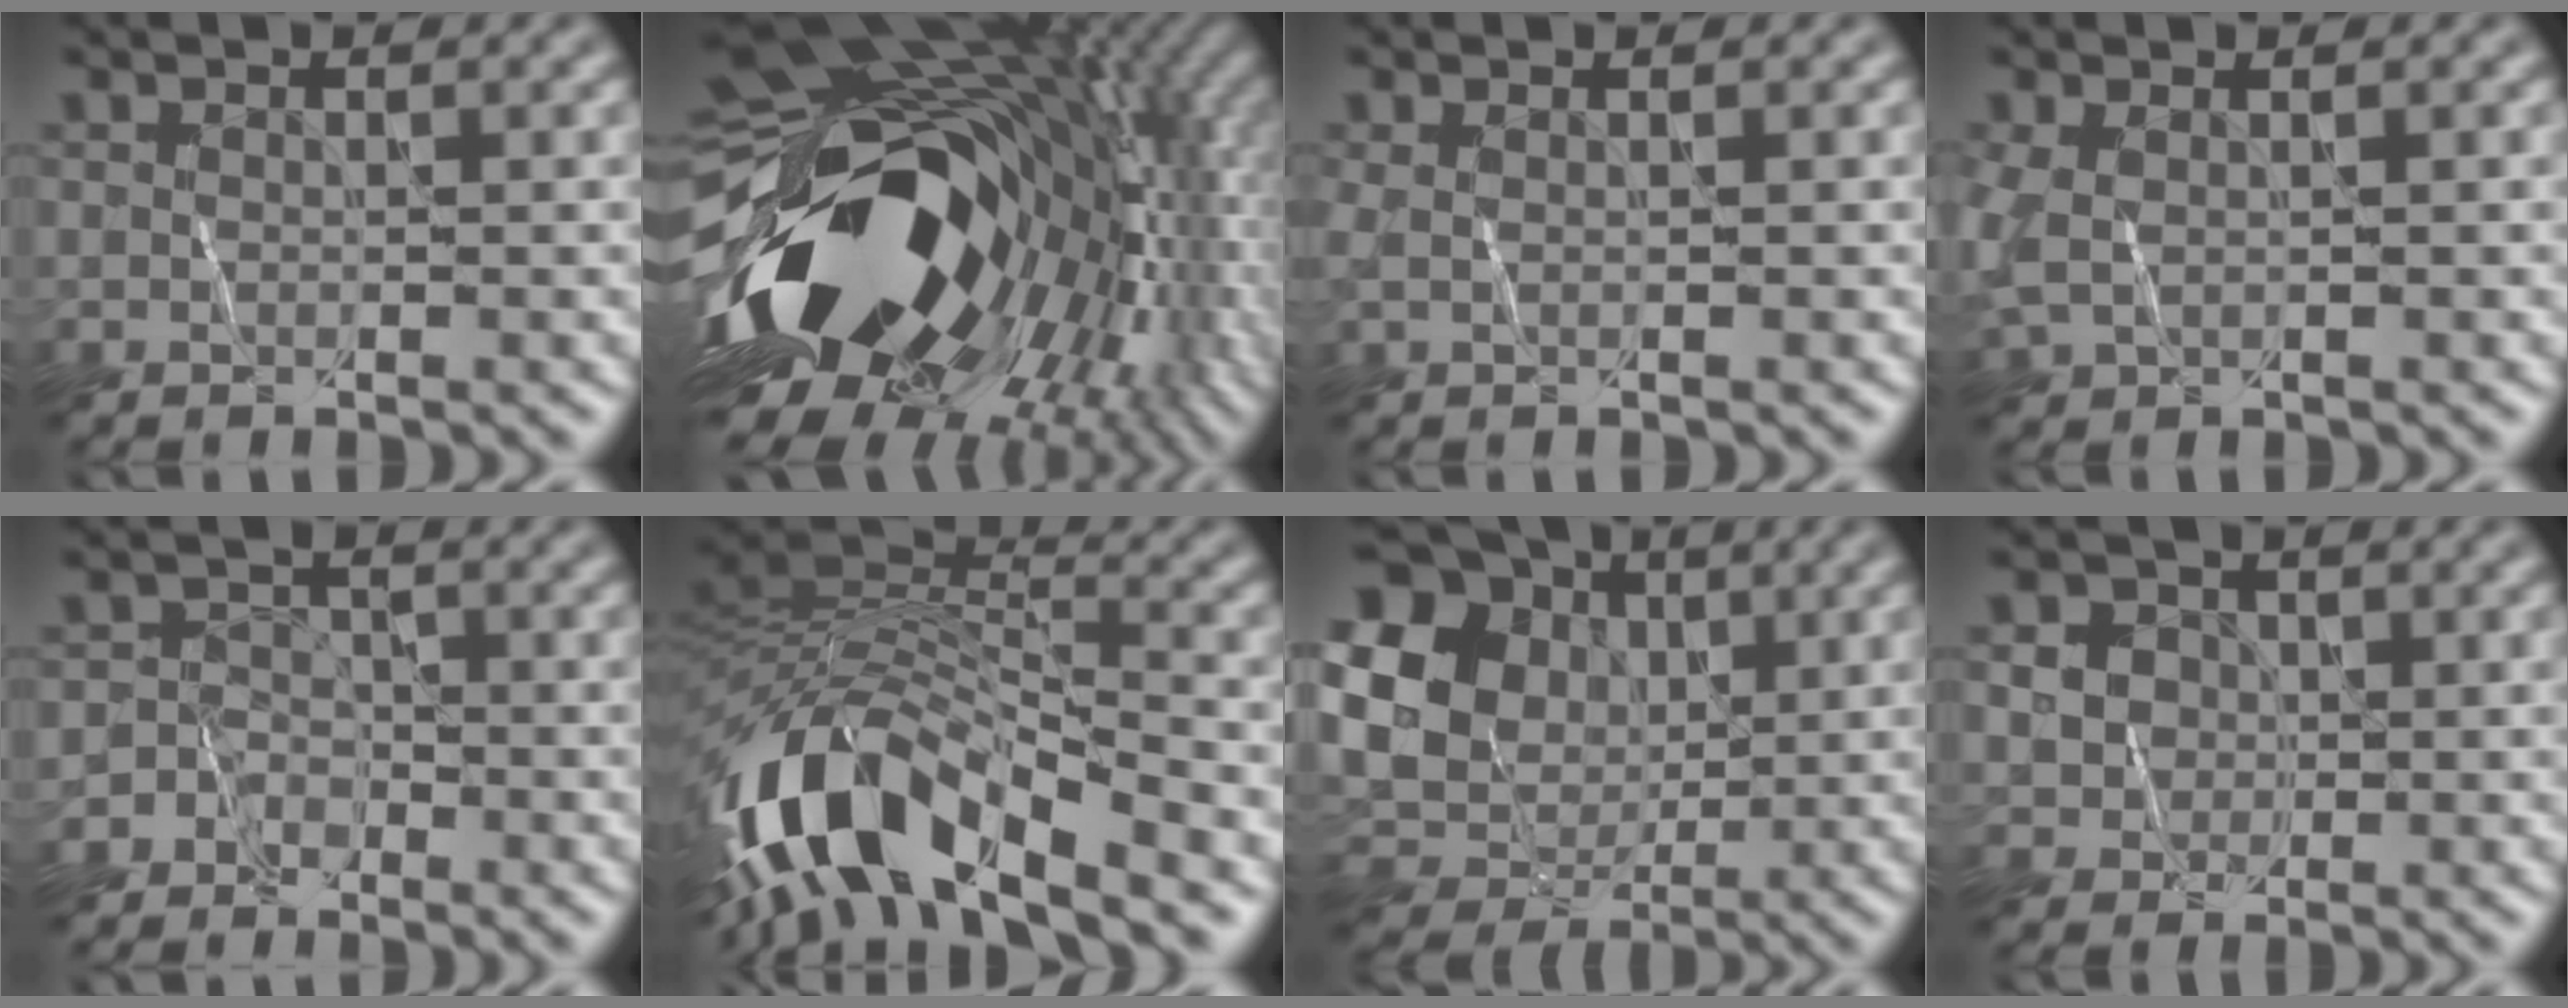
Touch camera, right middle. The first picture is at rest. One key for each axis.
{"total": 18.7, "fx": -2.7, "fy": 11.3, "fz": 14.6, "tx": -0.251, "ty": -0.036, "tz": -0.042}
{"total": 0.9, "fx": 0.2, "fy": 0.3, "fz": 0.8, "tx": -0.023, "ty": 0.000, "tz": 0.001}
{"total": 2.0, "fx": 0.2, "fy": 1.4, "fz": 1.4, "tx": -0.047, "ty": -0.002, "tz": 0.003}
{"total": 2.4, "fx": -1.6, "fy": 1.7, "fz": 0.0, "tx": 0.020, "ty": 0.014, "tz": -0.041}
{"total": 12.0, "fx": -6.9, "fy": 4.6, "fz": 8.6, "tx": -0.146, "ty": 0.012, "tz": -0.130}
{"total": 22.4, "fx": 5.0, "fy": 20.3, "fz": 8.1, "tx": -0.225, "ty": 0.000, "tz": 0.066}
{"total": 2.3, "fx": 0.5, "fy": 2.2, "fz": 0.5, "tx": 0.005, "ty": 0.004, "tz": 0.010}